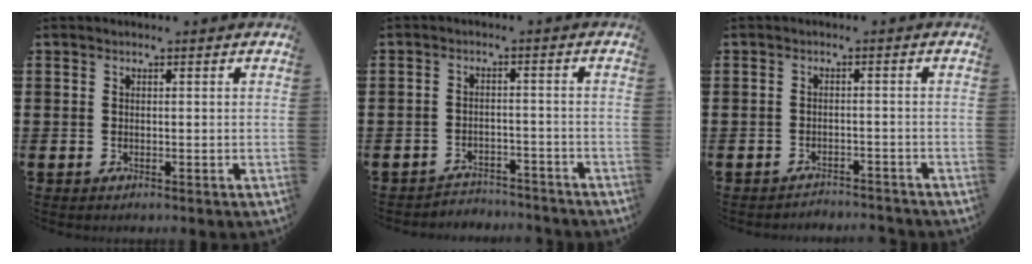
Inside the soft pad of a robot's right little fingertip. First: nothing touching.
{"total": 2.6, "force": [-2.6, 0.3, -0.3], "torque": [-0.005, 0.004, -0.058]}
{"total": 1.8, "force": [-1.8, 0.0, -0.1], "torque": [-0.003, 0.003, -0.039]}